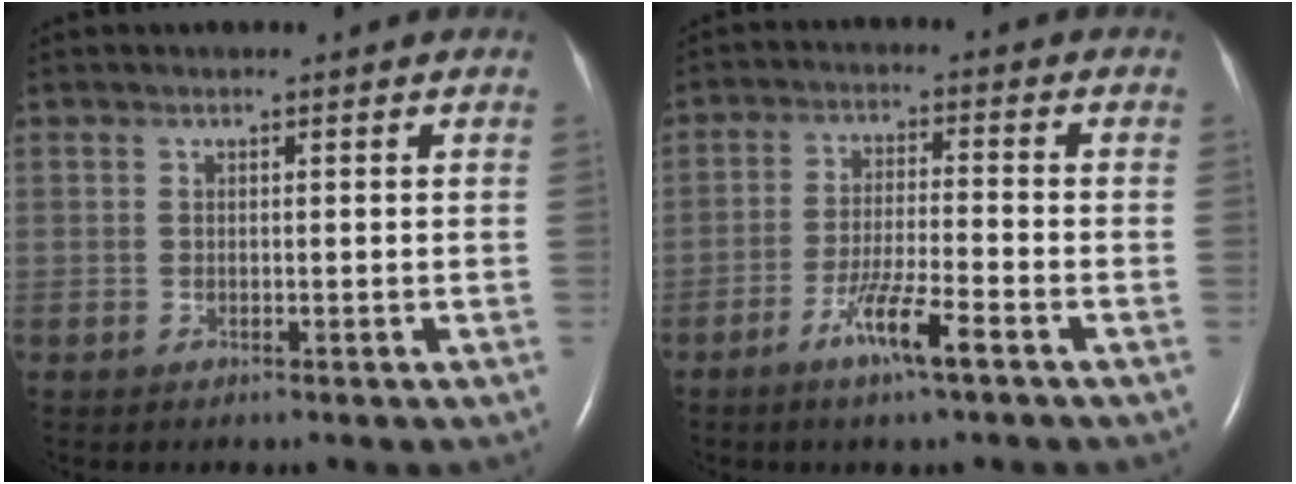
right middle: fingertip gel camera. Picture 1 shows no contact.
{"total": 6.8, "force": [-4.0, -0.1, 5.5], "torque": [-0.108, -0.011, -0.075]}